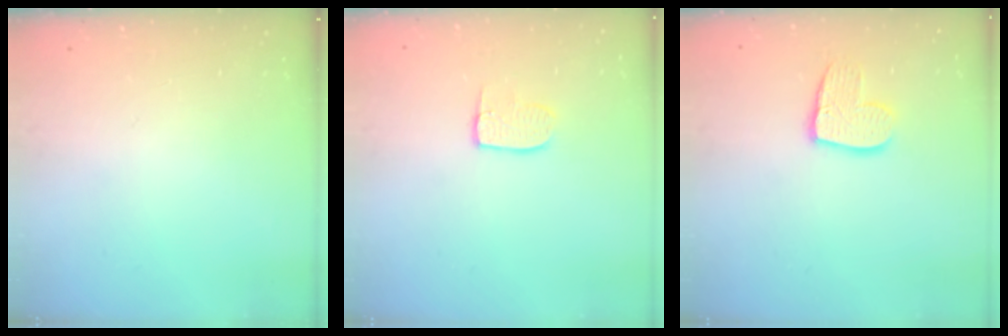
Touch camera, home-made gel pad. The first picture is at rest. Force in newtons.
{"total": 7.0, "press": 7.0, "slide": 0.3}
{"total": 10.9, "press": 10.9, "slide": 0.9}